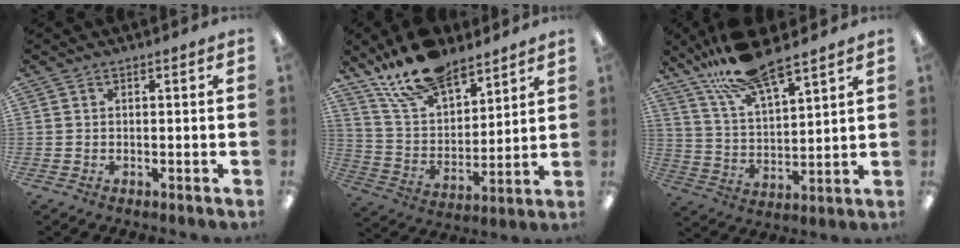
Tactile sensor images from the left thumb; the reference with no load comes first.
{"total": 15.3, "force": [12.2, 6.7, 6.4], "torque": [-0.125, -0.069, 0.226]}
{"total": 14.9, "force": [11.8, 3.8, 8.2], "torque": [-0.162, -0.058, 0.208]}